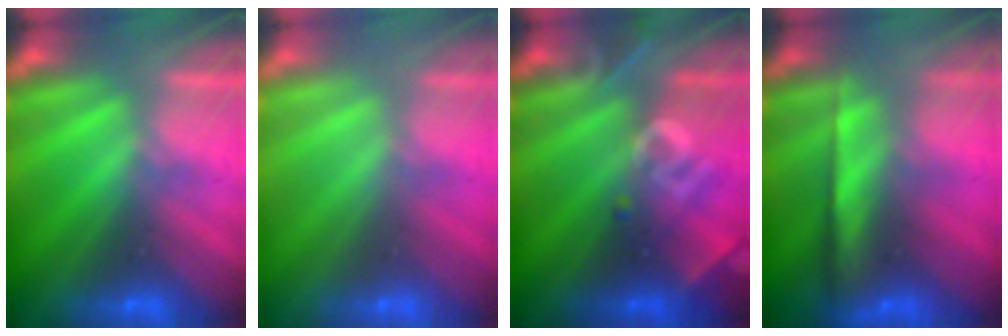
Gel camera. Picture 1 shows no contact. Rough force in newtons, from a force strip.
{"total": 3.1}
{"total": 2.6}
{"total": 8.5}